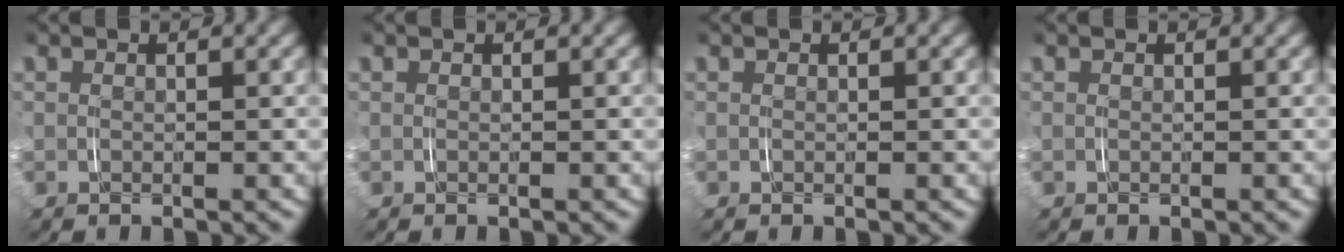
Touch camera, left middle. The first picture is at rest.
{"total": 0.0}
{"total": 0.0}
{"total": 0.0}